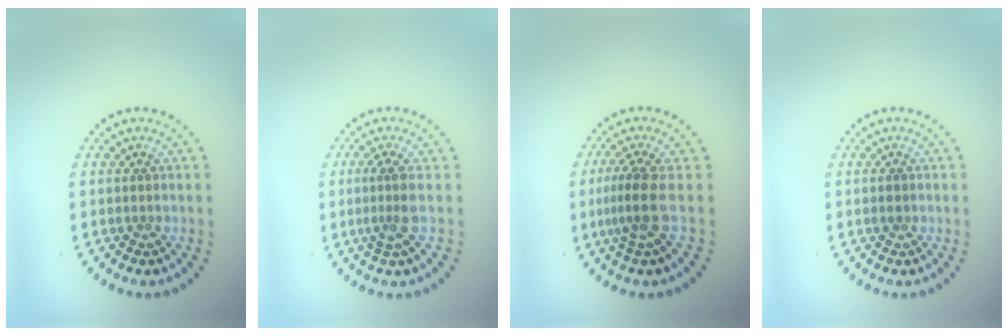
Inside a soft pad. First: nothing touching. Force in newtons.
{"total": 2.5, "press": 1.9, "slide": 1.6}
{"total": 2.8, "press": 2.0, "slide": 2.0}
{"total": 0.9, "press": 0.9, "slide": 0.1}